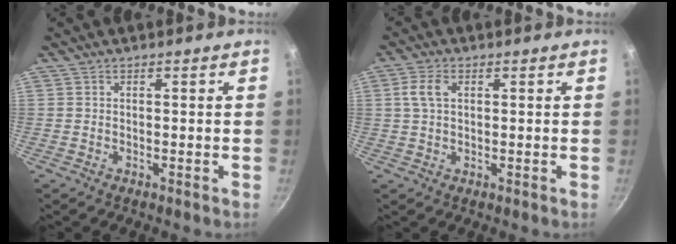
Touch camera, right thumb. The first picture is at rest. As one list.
[{"total": 4.4, "force": [1.2, 2.7, 3.3], "torque": [-0.064, 0.008, 0.021]}]